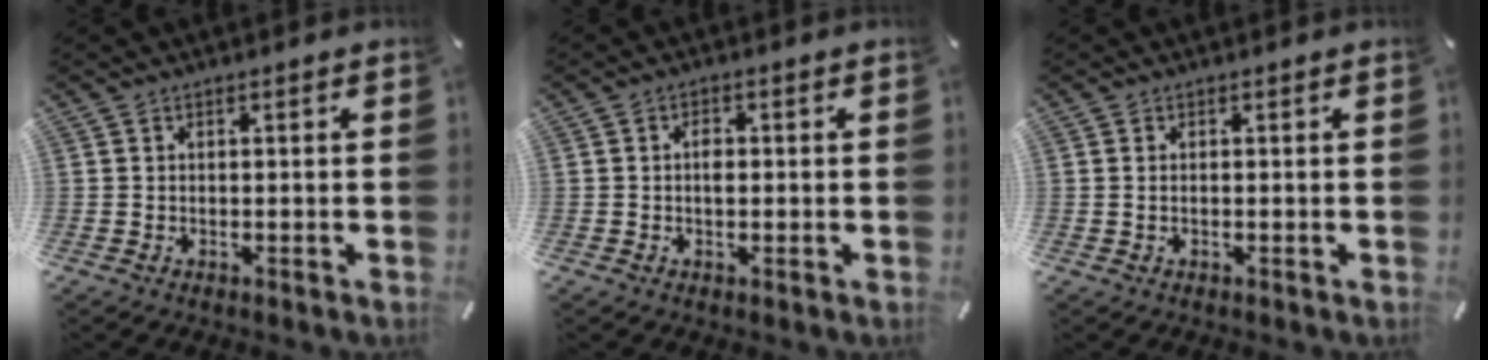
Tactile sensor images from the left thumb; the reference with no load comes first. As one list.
[{"total": 2.2, "force": [0.0, 1.3, 1.7], "torque": [-0.028, 0.000, -0.002]}, {"total": 1.0, "force": [0.0, 0.2, 1.0], "torque": [-0.019, -0.003, 0.001]}]